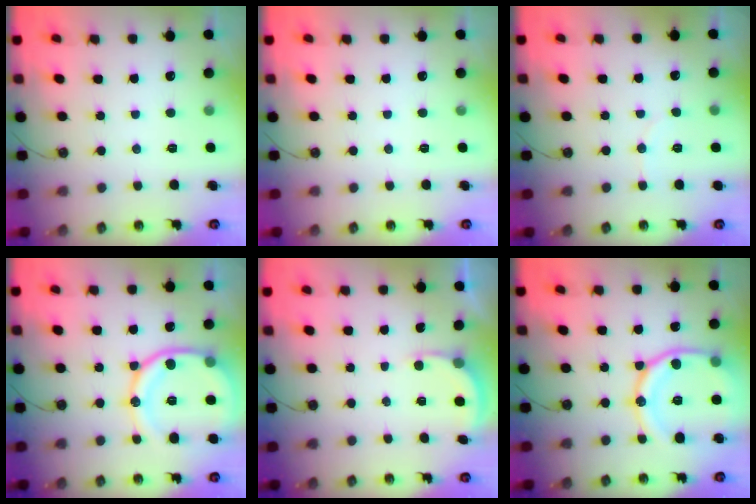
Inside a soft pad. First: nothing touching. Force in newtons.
{"total": 0.0}
{"total": 3.1, "press": 3.0, "slide": 0.6}
{"total": 16.7, "press": 16.6, "slide": 1.8}
{"total": 2.7, "press": 2.7, "slide": 0.2}
{"total": 18.0, "press": 17.9, "slide": 2.1}